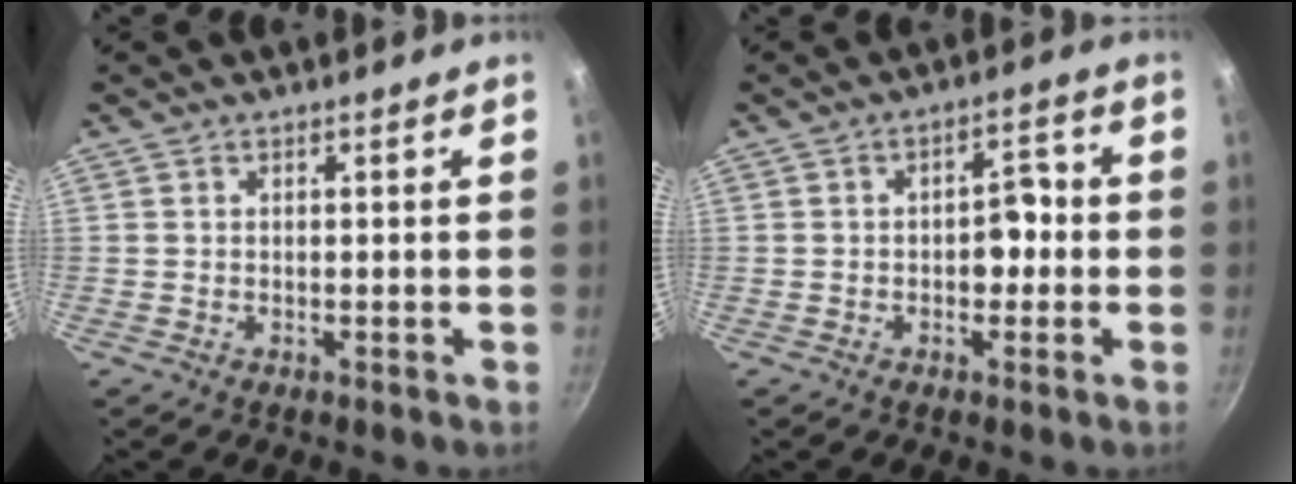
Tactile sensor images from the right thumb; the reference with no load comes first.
{"total": 4.8, "force": [-0.8, 3.1, 3.5], "torque": [-0.011, 0.019, -0.013]}